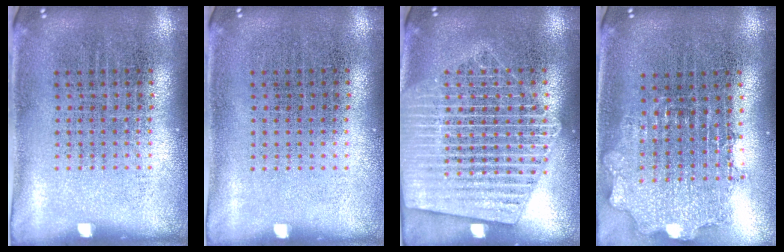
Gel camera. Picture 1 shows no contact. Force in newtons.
{"total": 0.0}
{"total": 2.8, "press": 2.8, "slide": 0.3}
{"total": 1.9, "press": 1.5, "slide": 1.1}